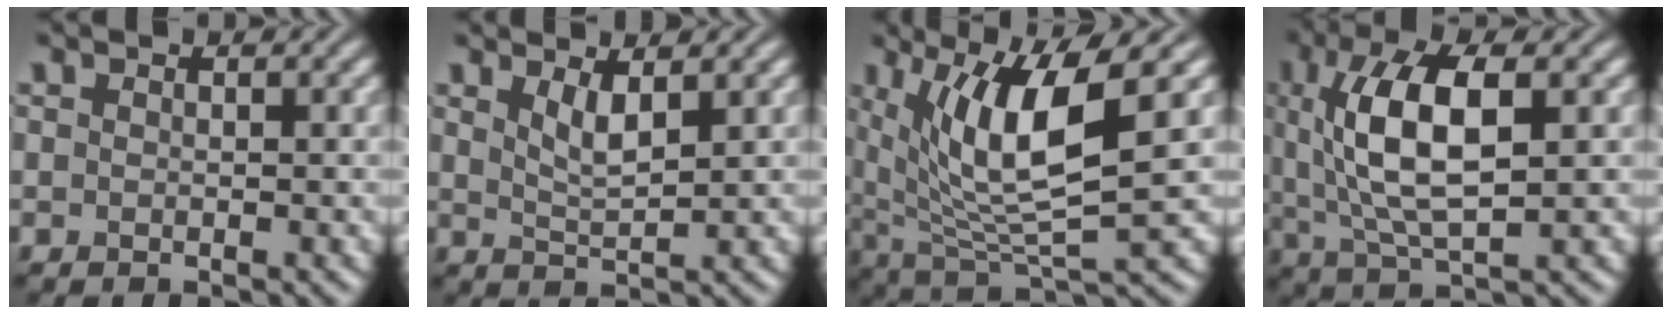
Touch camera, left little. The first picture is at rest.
{"total": 2.2, "force": [1.3, 0.5, 1.7], "torque": [-0.034, -0.007, 0.027]}
{"total": 9.5, "force": [2.9, 2.6, 8.7], "torque": [-0.161, -0.008, 0.059]}
{"total": 8.8, "force": [1.6, 3.4, 7.9], "torque": [-0.154, 0.006, 0.027]}